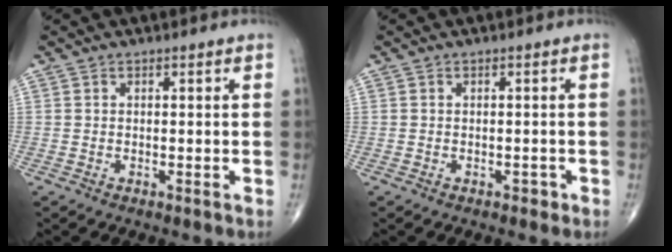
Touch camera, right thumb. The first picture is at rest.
{"total": 1.5, "force": [-0.8, 1.0, 0.8], "torque": [-0.006, 0.003, -0.009]}